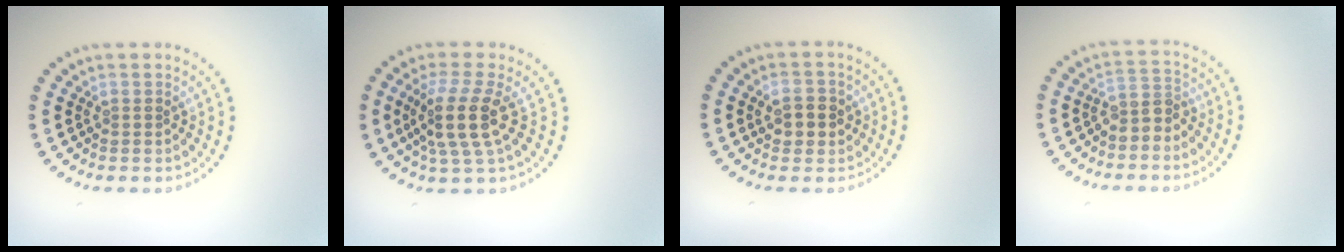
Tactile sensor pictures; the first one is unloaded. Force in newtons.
{"total": 4.3, "press": 3.4, "slide": 2.5}
{"total": 2.6, "press": 2.6, "slide": 0.4}
{"total": 2.4, "press": 2.0, "slide": 1.4}